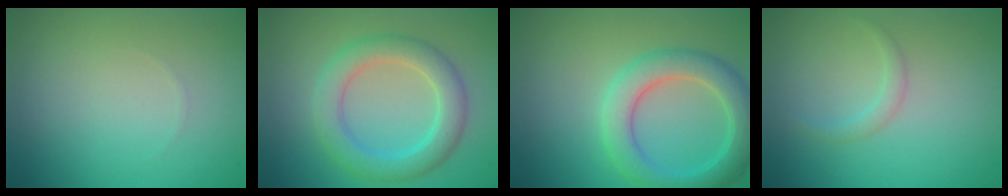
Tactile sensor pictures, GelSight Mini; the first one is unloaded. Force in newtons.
{"total": 4.4, "press": 4.4, "slide": 0.2}
{"total": 4.9, "press": 4.9, "slide": 0.2}
{"total": 1.1, "press": 1.1, "slide": 0.1}